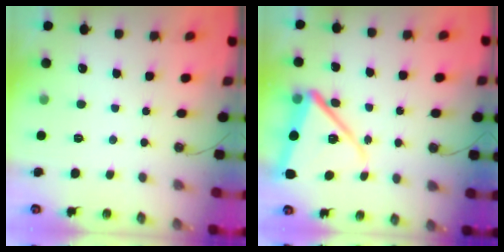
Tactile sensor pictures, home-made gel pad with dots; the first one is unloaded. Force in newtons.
{"total": 14.3, "press": 14.2, "slide": 1.3}